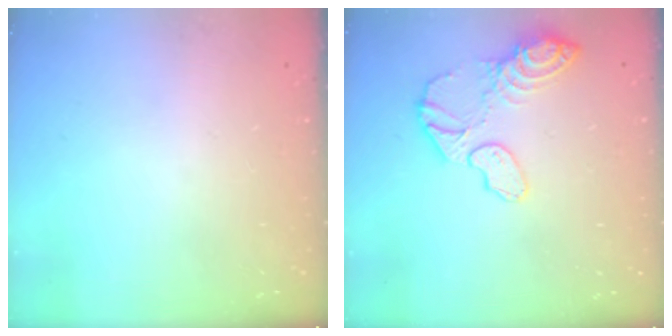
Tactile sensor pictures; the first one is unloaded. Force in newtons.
{"total": 11.4, "press": 11.4, "slide": 0.9}